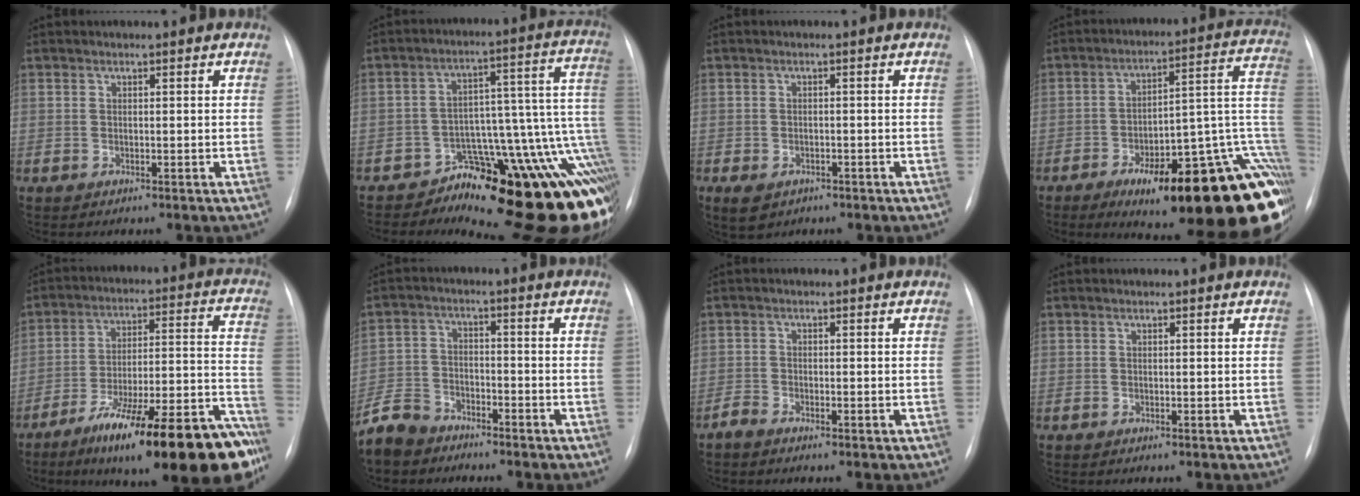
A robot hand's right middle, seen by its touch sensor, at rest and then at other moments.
{"total": 19.0, "force": [-11.0, 5.3, 14.5], "torque": [-0.044, 0.079, -0.131]}
{"total": 4.2, "force": [-2.5, 2.9, 1.7], "torque": [-0.030, -0.004, -0.028]}
{"total": 31.0, "force": [-14.2, 6.9, 26.7], "torque": [-0.228, 0.021, -0.186]}
{"total": 25.2, "force": [-16.6, 3.8, 18.6], "torque": [-0.200, 0.017, -0.256]}
{"total": 6.8, "force": [-5.7, 3.5, 1.2], "torque": [-0.037, -0.008, -0.112]}
{"total": 1.8, "force": [-1.5, 0.7, 0.7], "torque": [-0.017, 0.000, -0.023]}
{"total": 0.0}